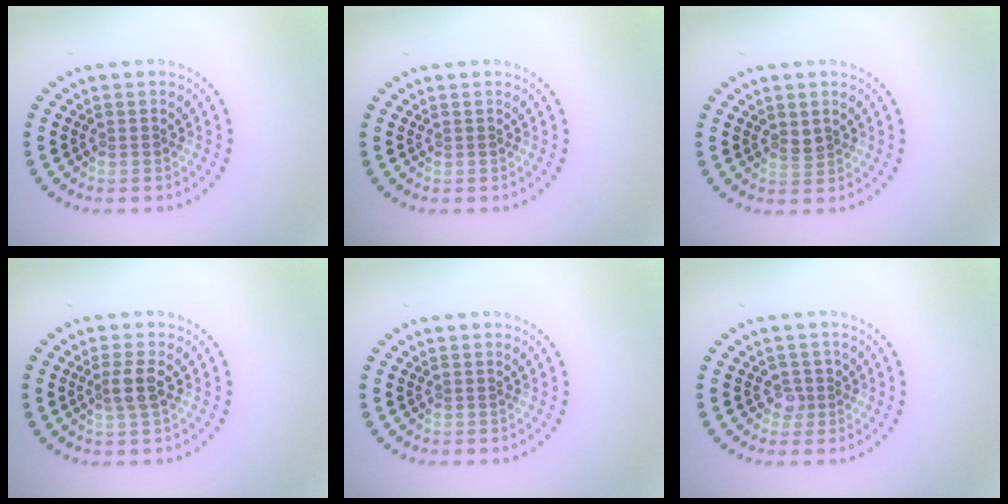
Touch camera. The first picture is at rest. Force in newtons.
{"total": 0.0}
{"total": 0.9, "press": 0.9, "slide": 0.3}
{"total": 2.0, "press": 1.7, "slide": 1.0}
{"total": 0.0}
{"total": 1.6, "press": 1.3, "slide": 1.0}